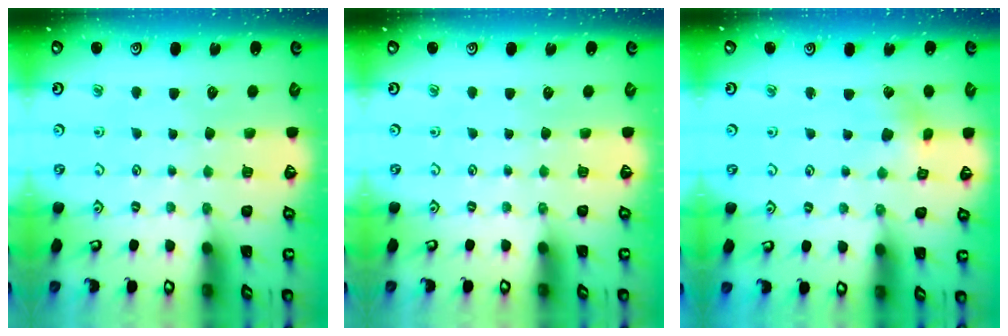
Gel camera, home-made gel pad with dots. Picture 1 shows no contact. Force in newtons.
{"total": 0.0}
{"total": 2.2, "press": 2.2, "slide": 0.4}